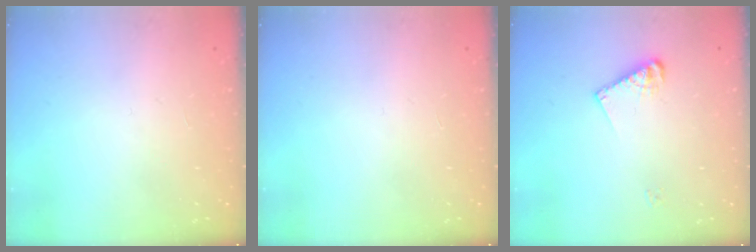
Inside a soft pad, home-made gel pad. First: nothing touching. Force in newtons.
{"total": 0.0}
{"total": 7.6, "press": 7.6, "slide": 0.5}